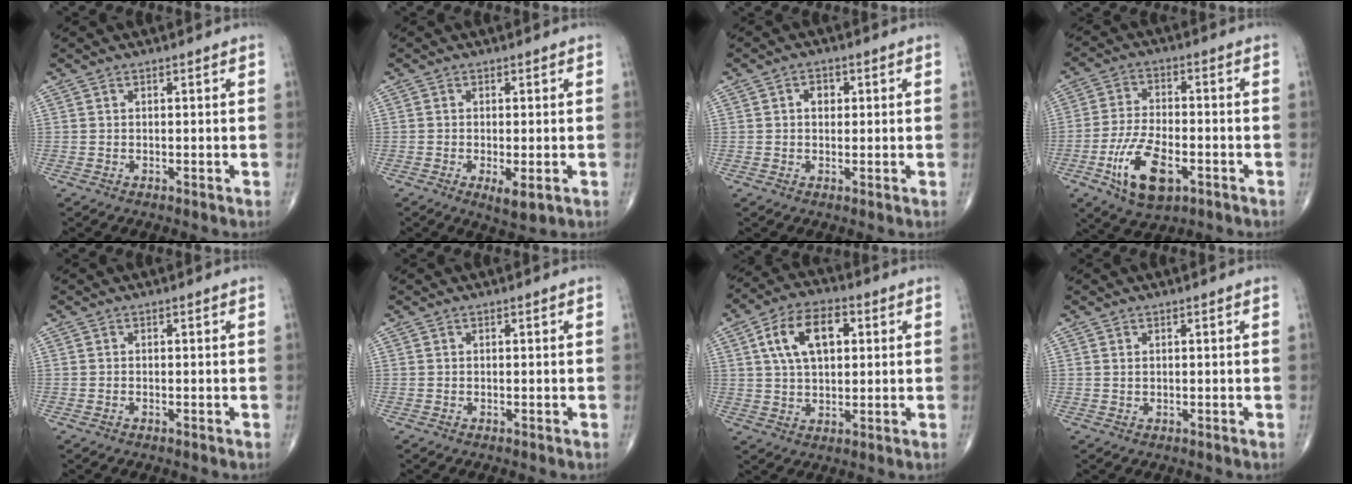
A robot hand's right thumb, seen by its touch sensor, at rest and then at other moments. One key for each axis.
{"total": 4.0, "fx": -1.4, "fy": 1.3, "fz": 3.6, "tx": -0.060, "ty": -0.012, "tz": -0.020}
{"total": 2.8, "fx": 0.6, "fy": 2.1, "fz": 1.7, "tx": -0.015, "ty": 0.004, "tz": 0.007}
{"total": 12.1, "fx": -4.9, "fy": 5.7, "fz": 9.5, "tx": -0.176, "ty": 0.010, "tz": -0.084}
{"total": 0.0}
{"total": 0.0}
{"total": 11.9, "fx": 3.4, "fy": 6.8, "fz": 9.2, "tx": -0.151, "ty": 0.009, "tz": 0.055}
{"total": 0.7, "fx": 0.3, "fy": 0.4, "fz": 0.5, "tx": -0.008, "ty": 0.000, "tz": 0.008}